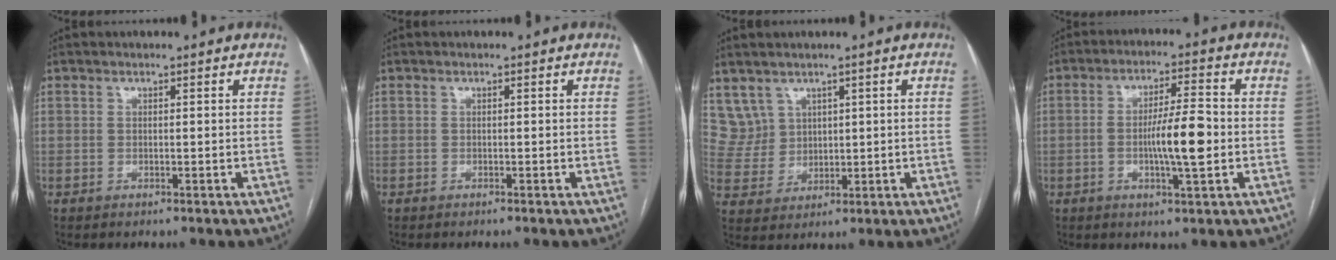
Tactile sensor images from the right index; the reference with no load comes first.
{"total": 0.0}
{"total": 5.3, "force": [3.2, 4.2, 0.0], "torque": [-0.005, 0.016, 0.079]}
{"total": 8.3, "force": [-1.3, 1.1, 8.1], "torque": [-0.140, 0.005, -0.024]}